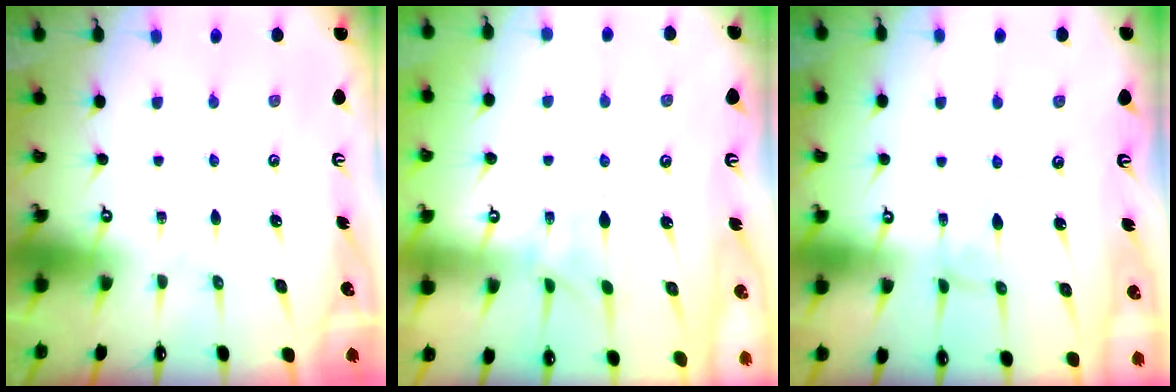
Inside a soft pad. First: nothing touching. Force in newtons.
{"total": 2.8, "press": 2.7, "slide": 0.8}
{"total": 1.1, "press": 1.1, "slide": 0.2}